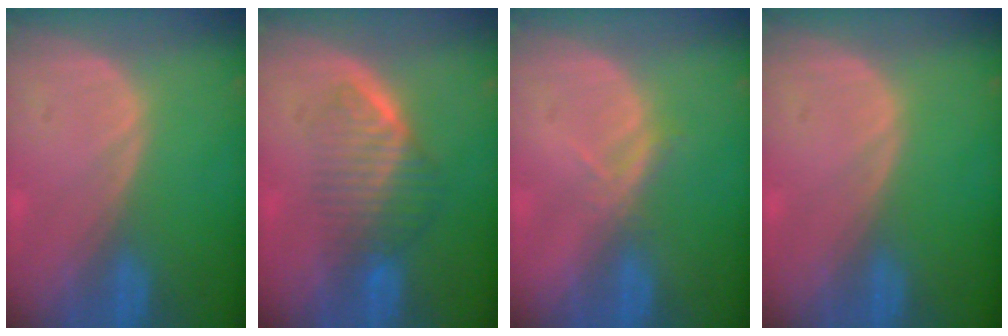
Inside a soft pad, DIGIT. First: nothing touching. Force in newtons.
{"total": 6.4, "press": 5.9, "slide": 2.6}
{"total": 2.1, "press": 1.9, "slide": 0.9}
{"total": 0.0}